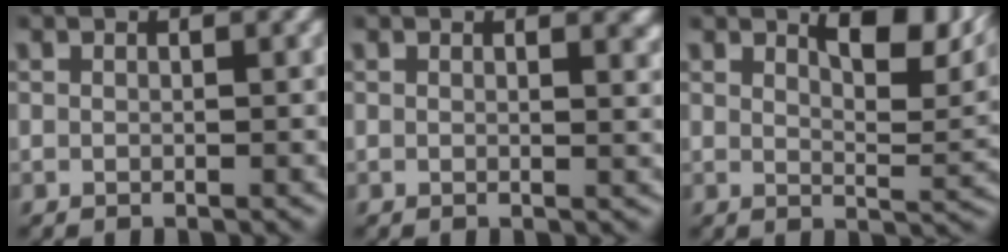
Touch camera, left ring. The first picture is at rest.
{"total": 1.2, "force": [0.8, 0.2, 0.9], "torque": [-0.006, -0.005, 0.012]}
{"total": 5.9, "force": [4.1, 1.0, 4.2], "torque": [-0.053, -0.005, 0.065]}